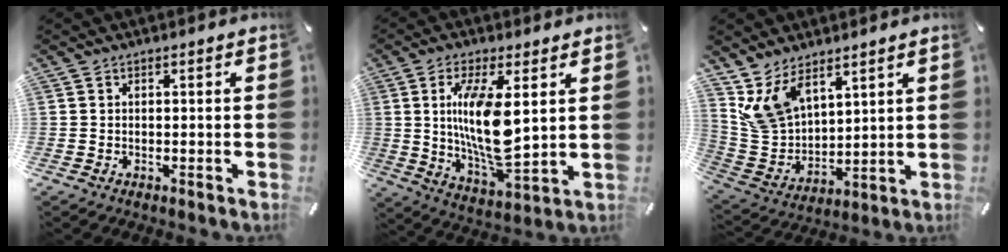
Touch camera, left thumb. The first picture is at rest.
{"total": 14.8, "force": [2.8, 4.9, 13.7], "torque": [-0.275, -0.026, 0.037]}
{"total": 10.4, "force": [7.7, 5.8, 4.0], "torque": [-0.121, -0.039, 0.151]}